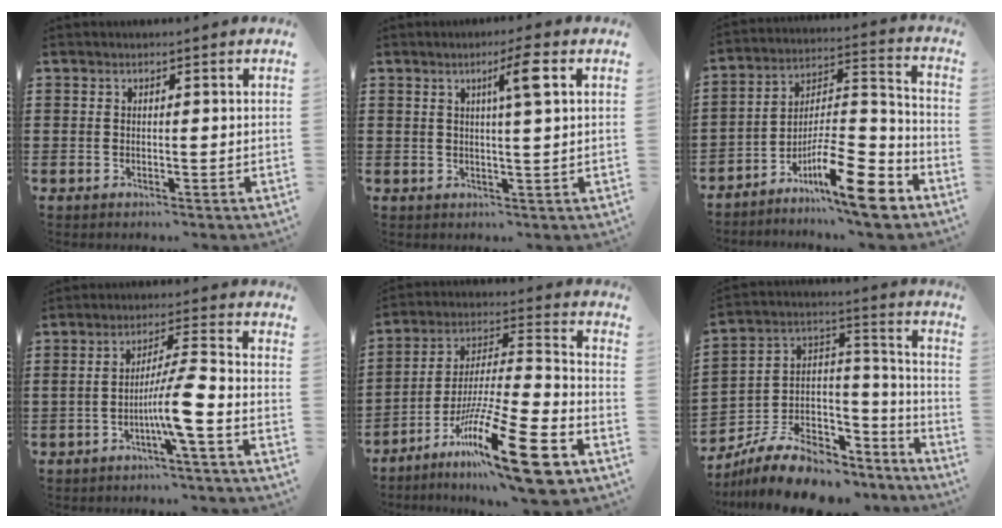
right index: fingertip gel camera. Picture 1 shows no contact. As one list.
[{"total": 4.7, "force": [1.7, -0.2, 4.4], "torque": [-0.073, -0.006, 0.019]}, {"total": 12.8, "force": [-8.8, 2.9, 8.8], "torque": [-0.151, 0.026, -0.161]}, {"total": 7.0, "force": [-2.8, -0.4, 6.3], "torque": [-0.115, -0.003, -0.056]}, {"total": 18.9, "force": [-11.8, 2.0, 14.6], "torque": [-0.257, 0.035, -0.199]}, {"total": 8.7, "force": [-5.7, 5.5, 3.6], "torque": [-0.086, 0.008, -0.102]}]